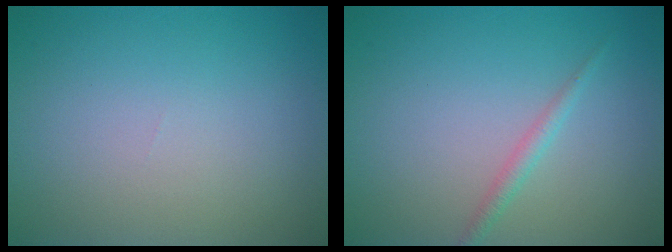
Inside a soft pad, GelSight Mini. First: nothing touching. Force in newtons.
{"total": 1.3, "press": 1.3, "slide": 0.1}